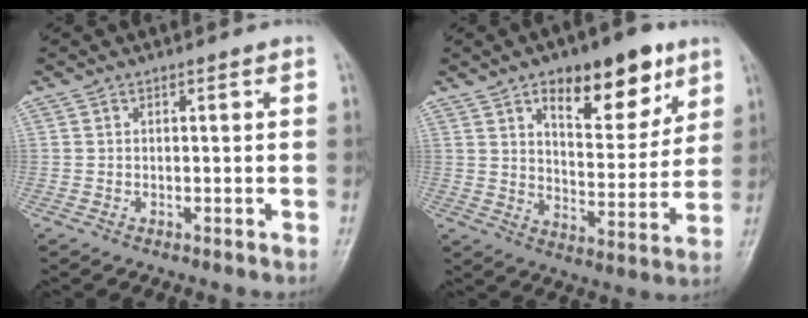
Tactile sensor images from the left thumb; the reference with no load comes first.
{"total": 16.1, "force": [9.0, 7.1, 11.2], "torque": [-0.114, -0.044, 0.136]}